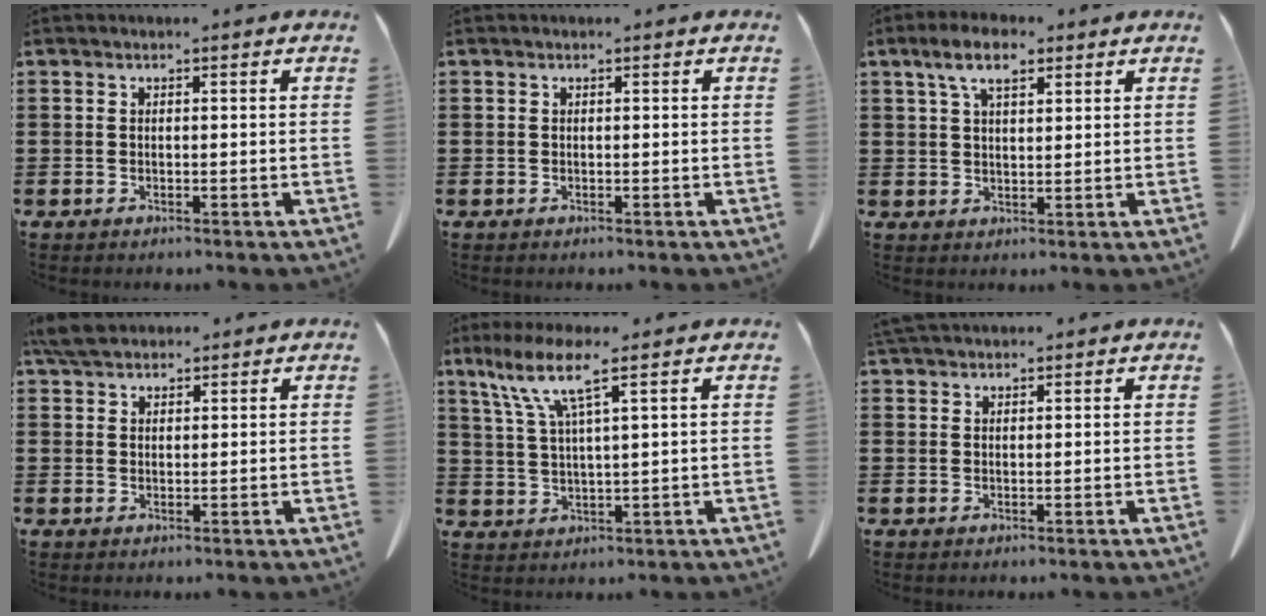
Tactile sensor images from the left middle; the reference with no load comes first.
{"total": 0.0}
{"total": 6.1, "force": [3.8, 2.2, 4.2], "torque": [-0.092, 0.007, 0.066]}
{"total": 4.3, "force": [3.7, 1.4, 1.8], "torque": [-0.045, 0.000, 0.071]}
{"total": 7.2, "force": [4.5, 0.4, 5.6], "torque": [-0.138, -0.014, 0.073]}
{"total": 2.0, "force": [1.9, 0.5, 0.7], "torque": [-0.018, 0.003, 0.037]}